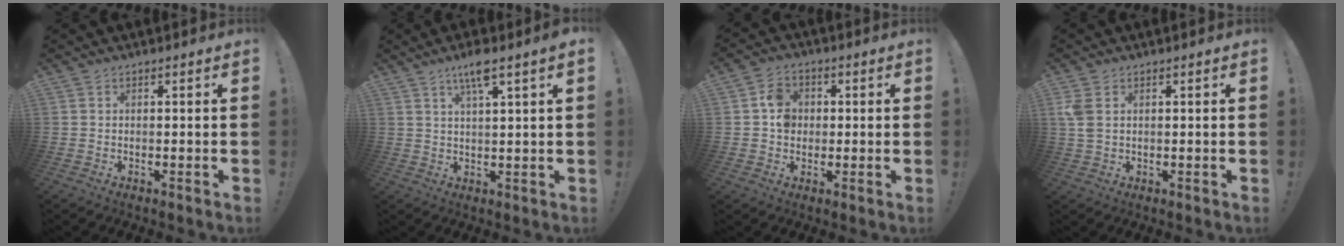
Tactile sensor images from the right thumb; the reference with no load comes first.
{"total": 6.4, "force": [3.6, 0.7, 5.2], "torque": [-0.090, -0.009, 0.056]}
{"total": 7.1, "force": [0.5, 6.3, 3.3], "torque": [-0.041, 0.013, 0.011]}
{"total": 3.9, "force": [1.3, 2.3, 2.9], "torque": [-0.065, 0.001, 0.025]}